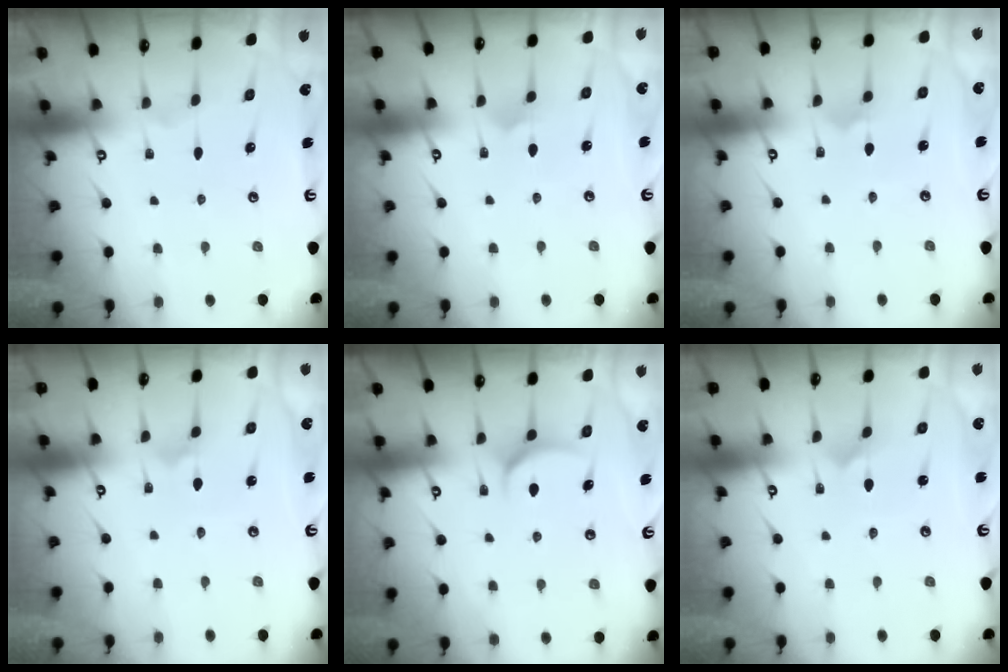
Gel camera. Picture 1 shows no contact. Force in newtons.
{"total": 5.5, "press": 5.4, "slide": 0.5}
{"total": 3.3, "press": 3.3, "slide": 0.3}
{"total": 2.0, "press": 2.0, "slide": 0.3}
{"total": 5.1, "press": 5.0, "slide": 0.6}
{"total": 2.2, "press": 2.2, "slide": 0.2}